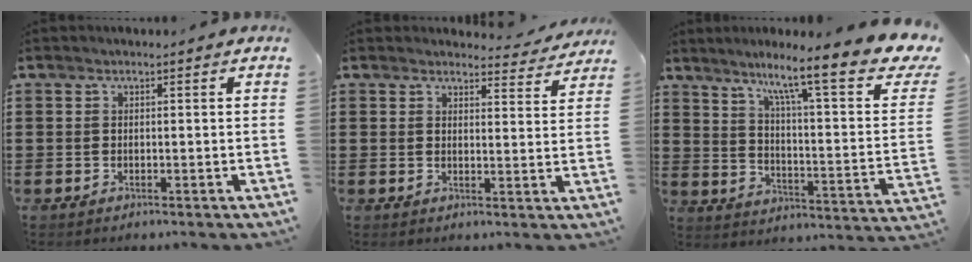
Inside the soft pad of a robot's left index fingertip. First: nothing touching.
{"total": 3.2, "force": [3.1, 0.5, 0.6], "torque": [-0.005, -0.019, 0.054]}
{"total": 12.0, "force": [9.2, 0.8, 7.8], "torque": [-0.153, -0.070, 0.140]}